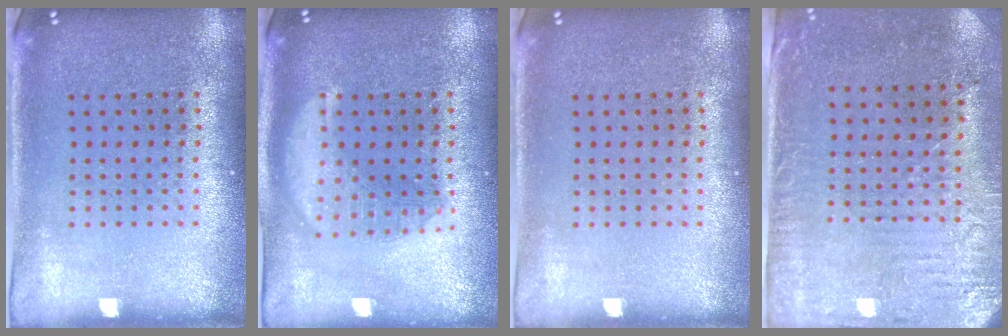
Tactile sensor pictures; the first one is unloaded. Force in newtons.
{"total": 3.0, "press": 3.0, "slide": 0.4}
{"total": 0.0}
{"total": 3.1, "press": 2.5, "slide": 1.8}